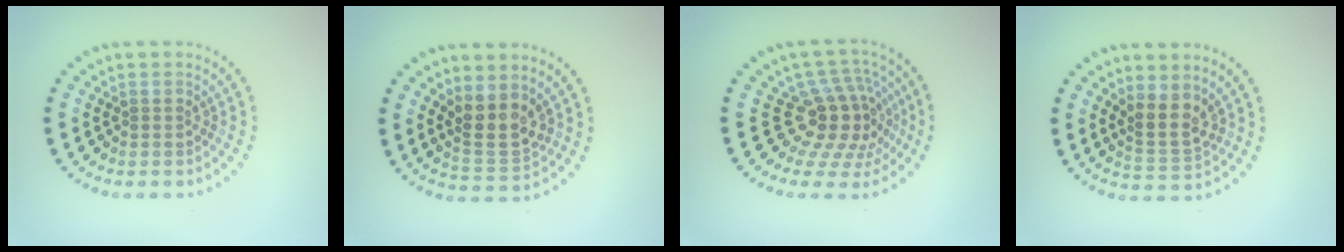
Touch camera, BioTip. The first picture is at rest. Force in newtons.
{"total": 3.4, "press": 2.9, "slide": 1.8}
{"total": 5.1, "press": 3.7, "slide": 3.5}
{"total": 2.8, "press": 2.2, "slide": 1.7}